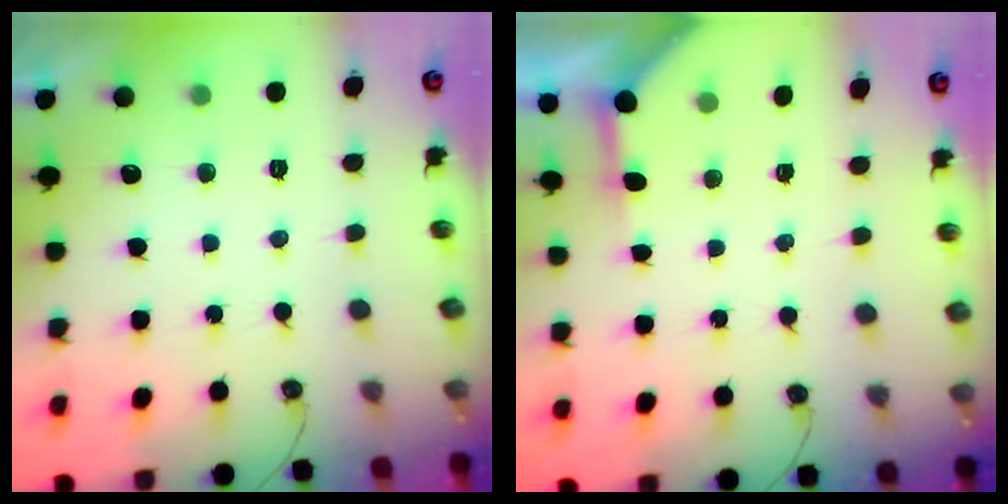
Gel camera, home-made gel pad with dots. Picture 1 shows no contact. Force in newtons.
{"total": 3.7, "press": 3.7, "slide": 0.4}